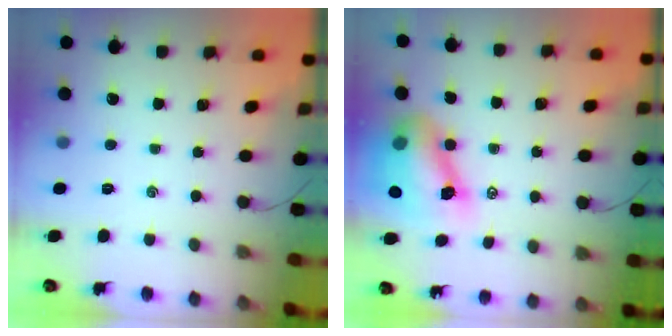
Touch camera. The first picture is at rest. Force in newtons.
{"total": 13.3, "press": 12.7, "slide": 4.1}